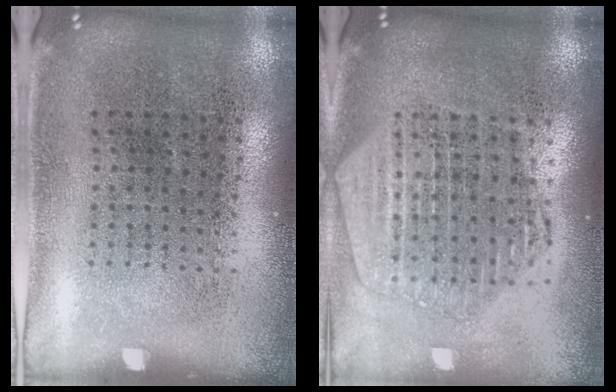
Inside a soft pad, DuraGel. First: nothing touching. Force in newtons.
{"total": 2.2, "press": 2.0, "slide": 1.0}